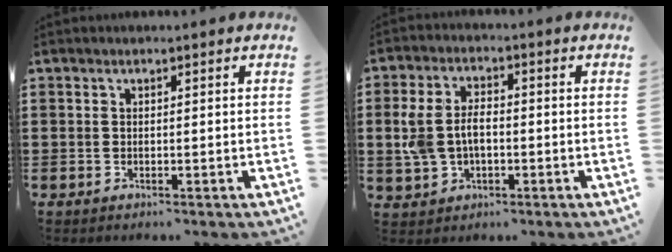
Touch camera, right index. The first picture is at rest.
{"total": 5.5, "force": [-0.2, 3.6, 4.2], "torque": [-0.112, 0.002, -0.012]}